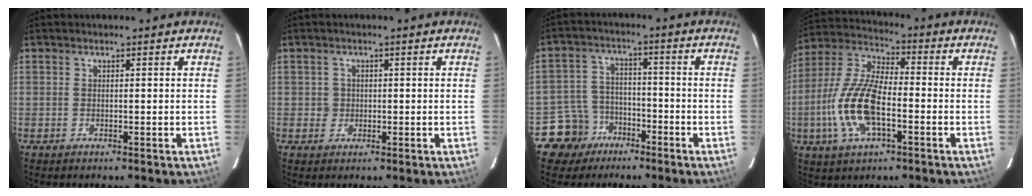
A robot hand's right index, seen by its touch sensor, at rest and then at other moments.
{"total": 2.1, "force": [-0.1, 2.1, 0.0], "torque": [0.001, 0.005, 0.000]}
{"total": 7.2, "force": [-4.3, 5.8, 0.2], "torque": [-0.029, 0.024, -0.067]}
{"total": 14.8, "force": [-4.0, 6.1, 12.9], "torque": [-0.277, 0.001, -0.081]}